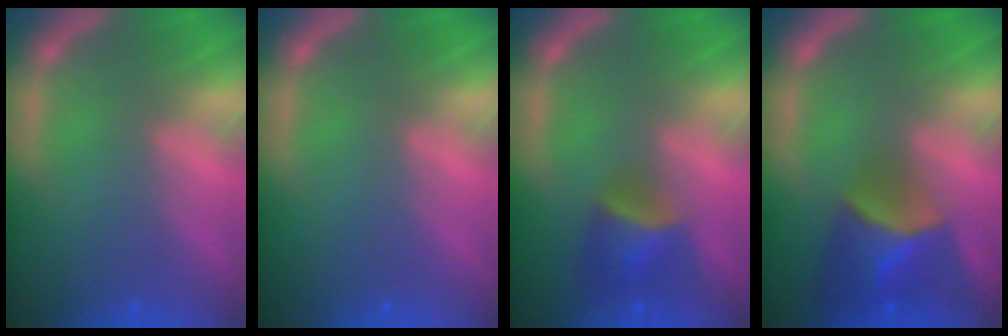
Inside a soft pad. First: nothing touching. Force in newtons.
{"total": 0.0}
{"total": 4.0}
{"total": 6.5}